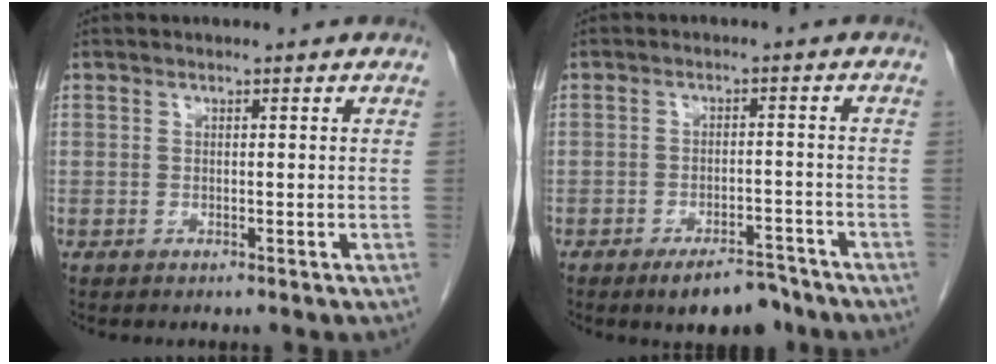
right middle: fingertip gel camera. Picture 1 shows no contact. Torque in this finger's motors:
{"motor_torque": [1.18, -0.96, 0.46, 0.07]}